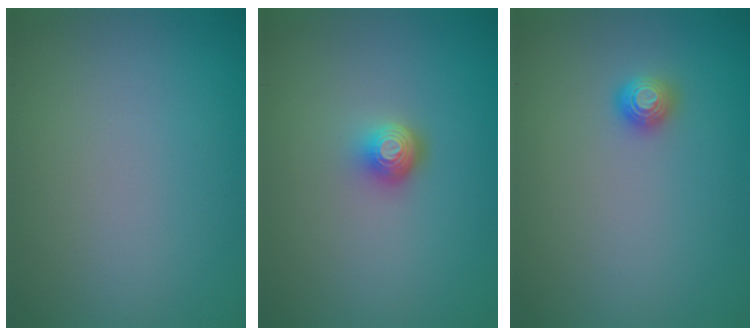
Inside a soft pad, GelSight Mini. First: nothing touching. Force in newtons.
{"total": 2.3, "press": 1.5, "slide": 1.8}
{"total": 1.1, "press": 1.1, "slide": 0.2}